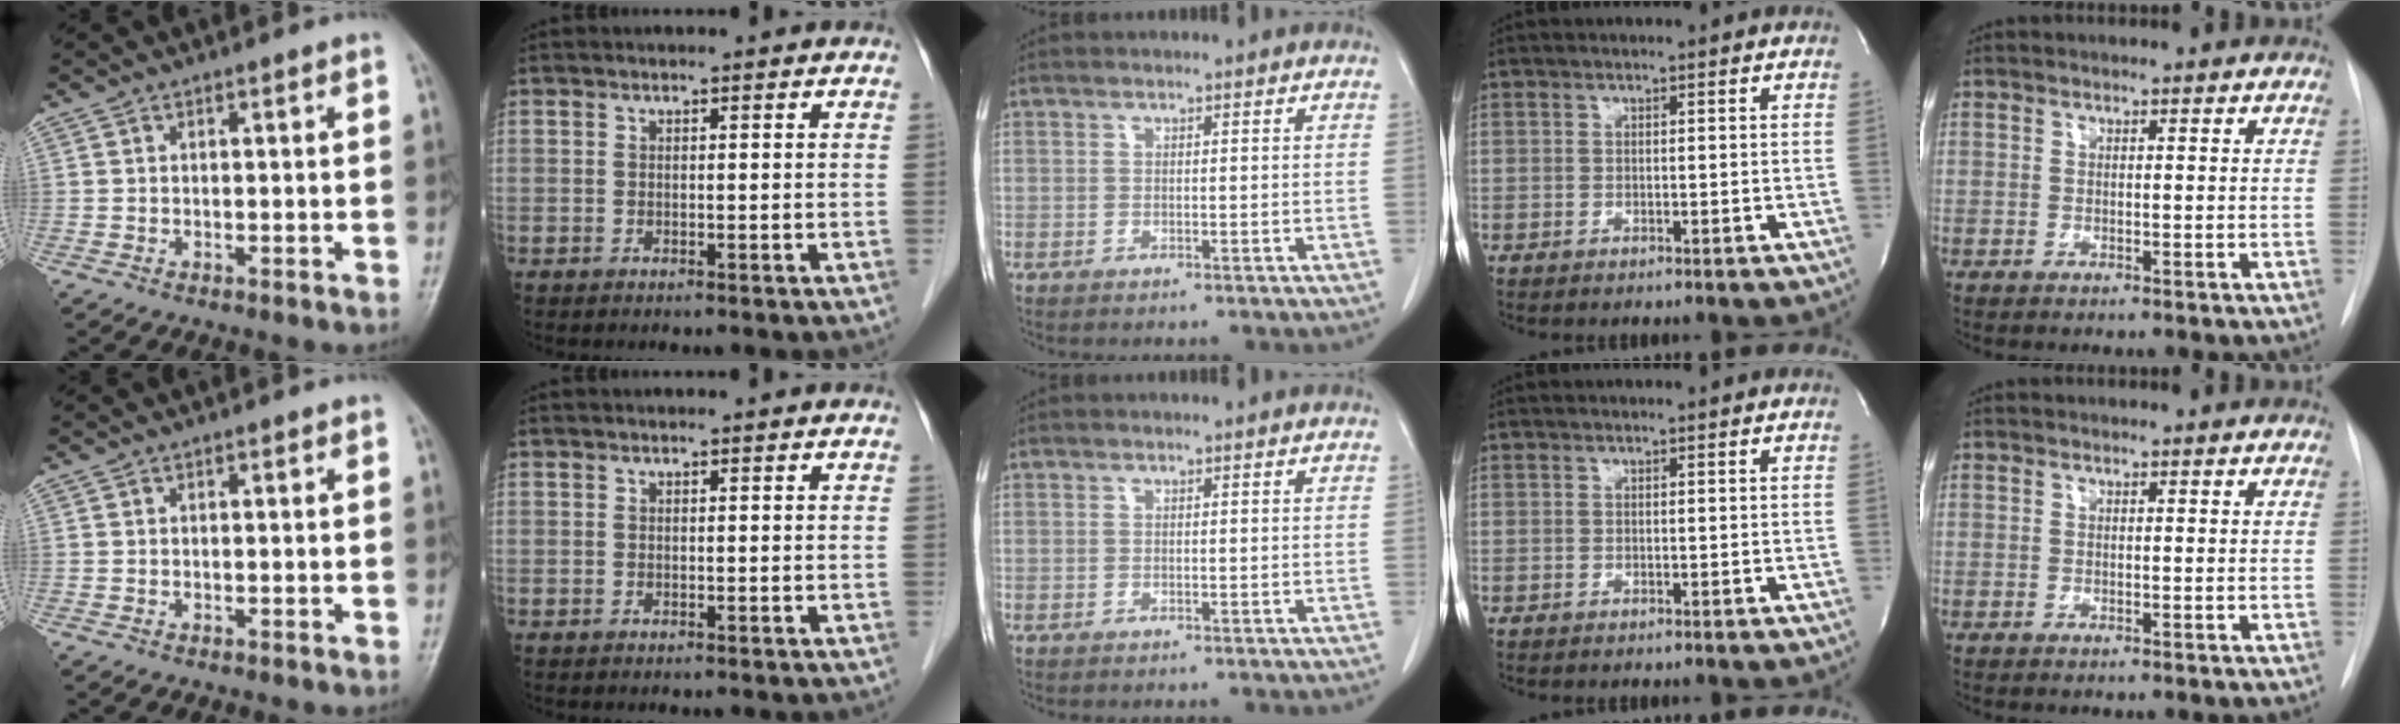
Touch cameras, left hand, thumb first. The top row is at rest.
{}